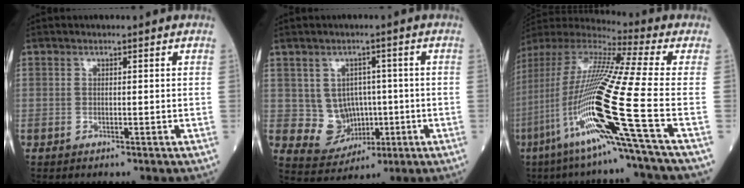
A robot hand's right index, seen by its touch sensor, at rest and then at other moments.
{"total": 6.2, "force": [0.1, 5.6, 2.7], "torque": [-0.044, 0.012, 0.019]}
{"total": 24.2, "force": [-8.5, -1.7, 22.6], "torque": [-0.456, -0.037, -0.172]}